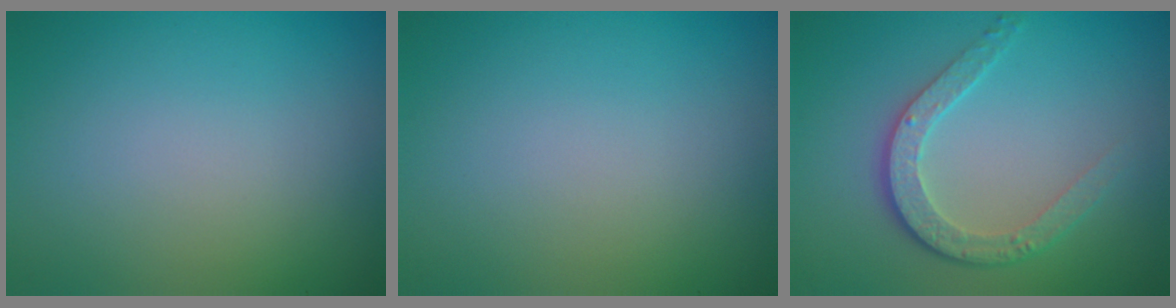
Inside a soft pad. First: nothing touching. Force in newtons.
{"total": 0.0}
{"total": 3.8, "press": 2.9, "slide": 2.5}